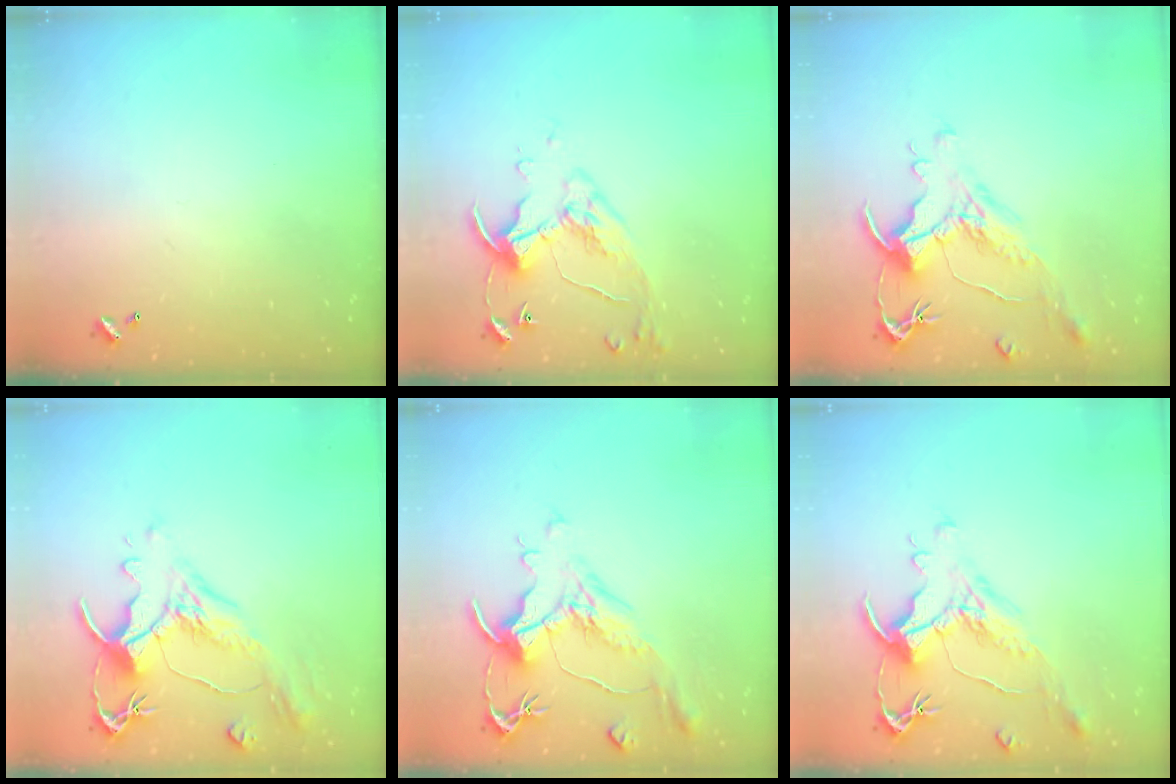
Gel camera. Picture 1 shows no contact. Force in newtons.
{"total": 6.8, "press": 6.7, "slide": 0.8}
{"total": 1.7, "press": 1.1, "slide": 1.3}
{"total": 1.6, "press": 0.4, "slide": 1.6}
{"total": 1.1, "press": 0.2, "slide": 1.1}
{"total": 1.7, "press": 1.1, "slide": 1.3}